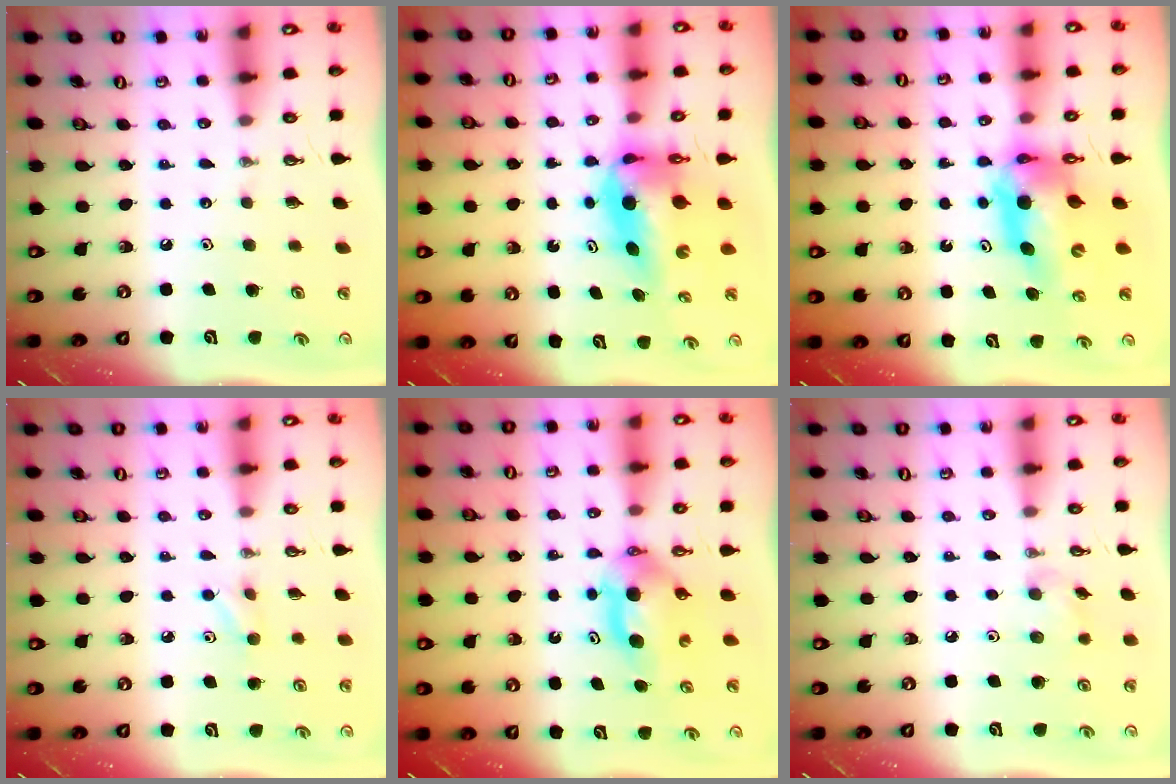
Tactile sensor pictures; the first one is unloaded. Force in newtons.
{"total": 8.0, "press": 7.8, "slide": 1.9}
{"total": 10.8, "press": 10.8, "slide": 1.1}
{"total": 4.5, "press": 4.5, "slide": 0.8}
{"total": 5.5, "press": 5.1, "slide": 2.0}
{"total": 7.5, "press": 7.1, "slide": 2.3}